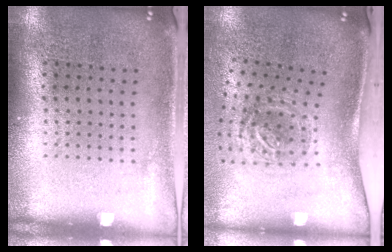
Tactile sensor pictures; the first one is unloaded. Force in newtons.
{"total": 1.9, "press": 1.3, "slide": 1.5}